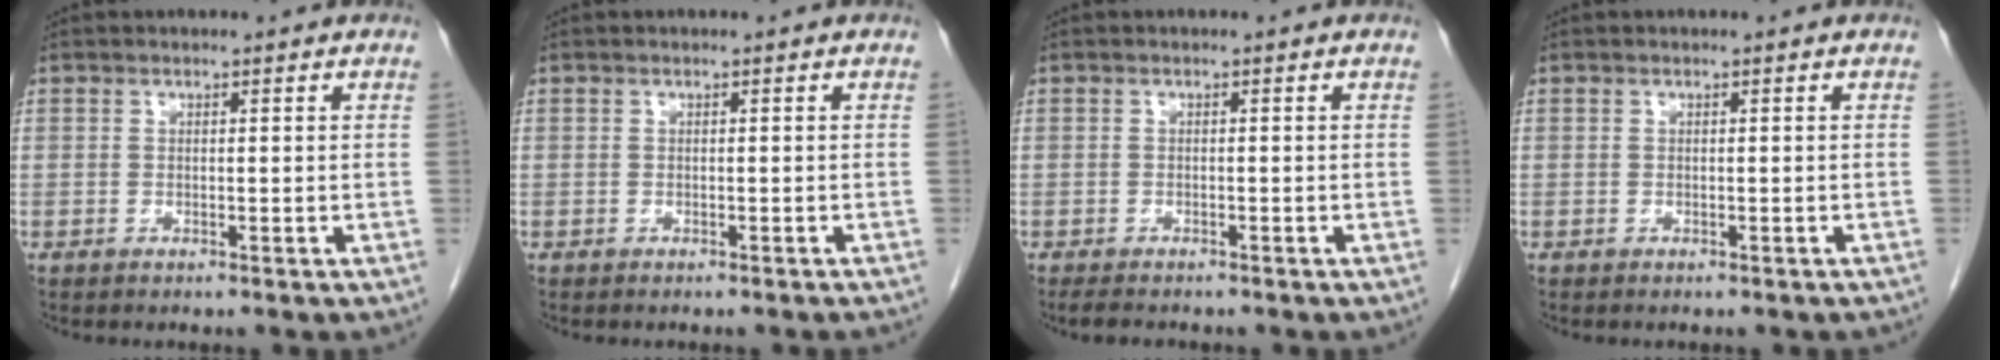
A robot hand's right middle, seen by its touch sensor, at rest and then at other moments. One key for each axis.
{"total": 2.0, "fx": -1.9, "fy": 0.2, "fz": 0.8, "tx": -0.014, "ty": -0.001, "tz": -0.021}
{"total": 3.1, "fx": -2.6, "fy": 0.9, "fz": 1.4, "tx": -0.027, "ty": -0.009, "tz": -0.034}
{"total": 2.2, "fx": -1.9, "fy": 0.8, "fz": 0.9, "tx": -0.015, "ty": -0.003, "tz": -0.019}